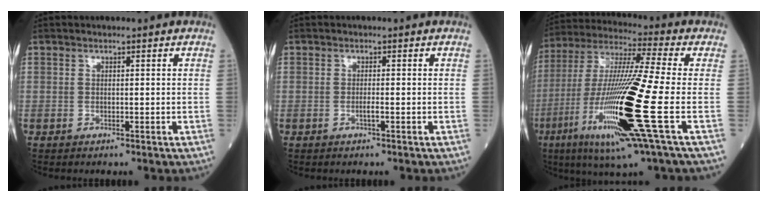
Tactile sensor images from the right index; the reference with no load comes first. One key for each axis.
{"total": 0.7, "fx": -0.3, "fy": 0.0, "fz": 0.7, "tx": -0.015, "ty": 0.000, "tz": -0.007}
{"total": 21.5, "fx": -6.4, "fy": 0.0, "fz": 20.5, "tx": -0.427, "ty": -0.035, "tz": -0.127}